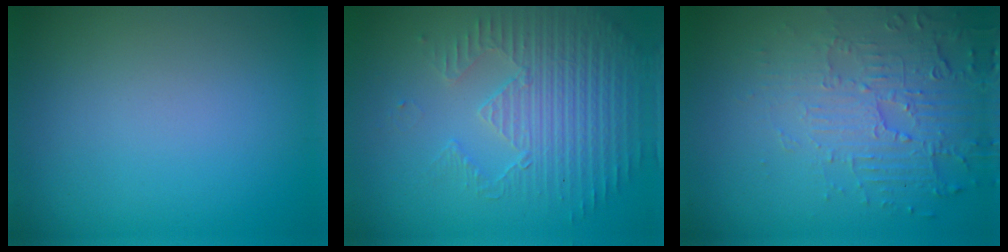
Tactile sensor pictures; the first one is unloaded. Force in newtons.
{"total": 3.8, "press": 3.7, "slide": 1.0}
{"total": 5.8, "press": 3.7, "slide": 4.4}